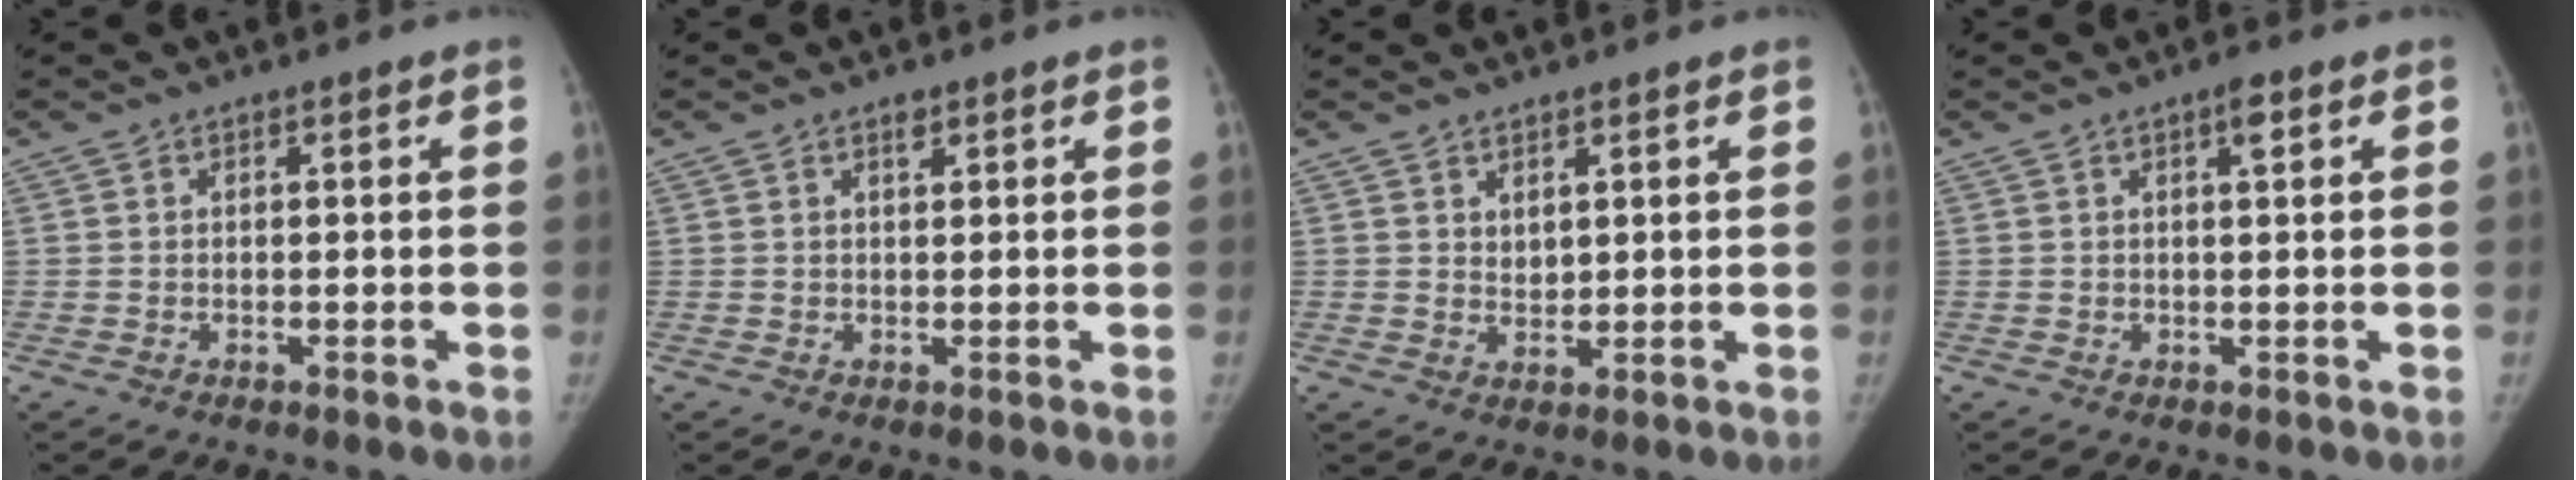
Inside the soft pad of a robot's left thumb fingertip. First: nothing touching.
{"total": 1.5, "force": [1.0, 0.6, 0.9], "torque": [-0.009, -0.004, 0.015]}
{"total": 2.3, "force": [1.4, 1.3, 1.2], "torque": [-0.012, -0.015, 0.032]}
{"total": 2.3, "force": [1.1, 0.5, 2.0], "torque": [-0.029, -0.001, 0.015]}